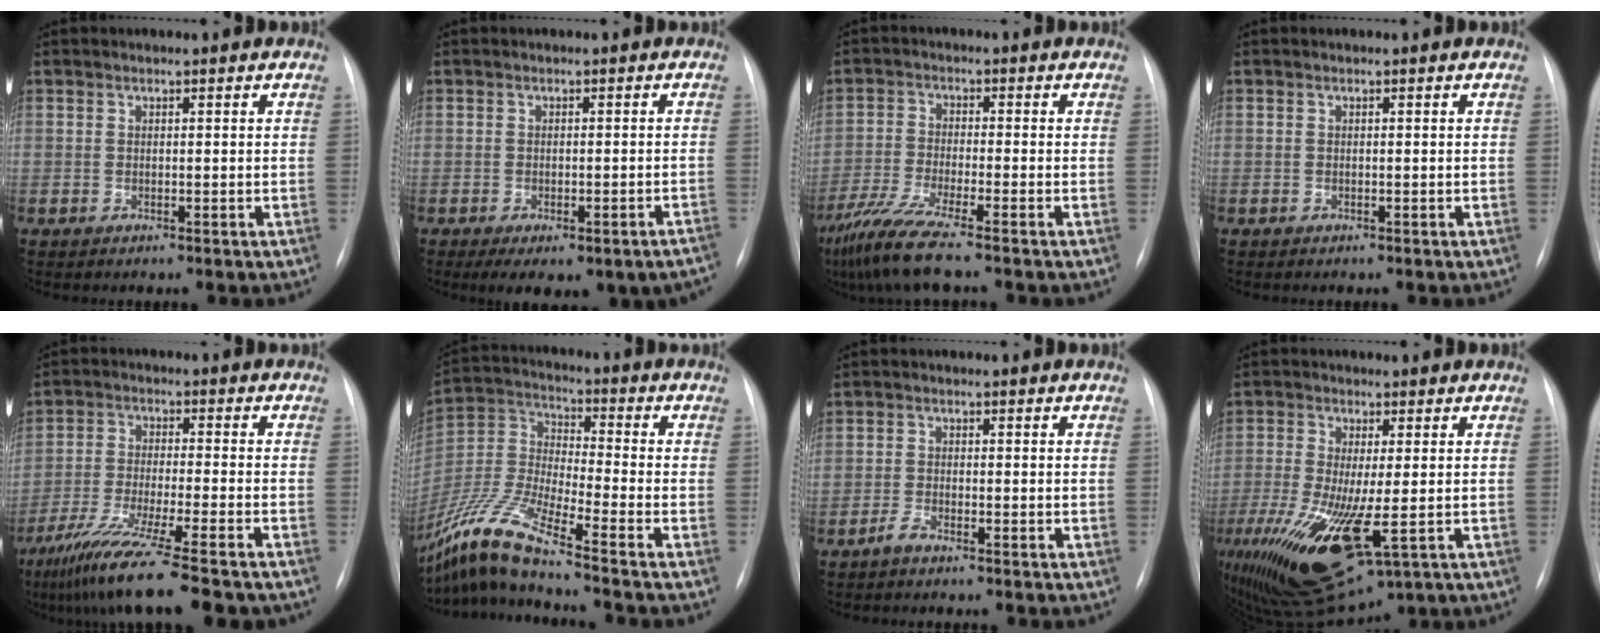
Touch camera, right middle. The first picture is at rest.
{"total": 10.7, "force": [-8.0, 3.3, 6.3], "torque": [-0.061, 0.009, -0.094]}
{"total": 8.3, "force": [-6.4, -0.5, 5.3], "torque": [-0.107, -0.031, -0.120]}
{"total": 0.0}
{"total": 14.0, "force": [-10.8, -0.2, 8.9], "torque": [-0.165, -0.049, -0.177]}
{"total": 13.4, "force": [-10.8, -1.2, 7.8], "torque": [-0.180, -0.017, -0.214]}
{"total": 1.6, "force": [-1.4, 0.1, 0.8], "torque": [-0.023, -0.002, -0.029]}
{"total": 16.4, "force": [-5.2, 5.2, 14.7], "torque": [-0.297, -0.047, -0.071]}